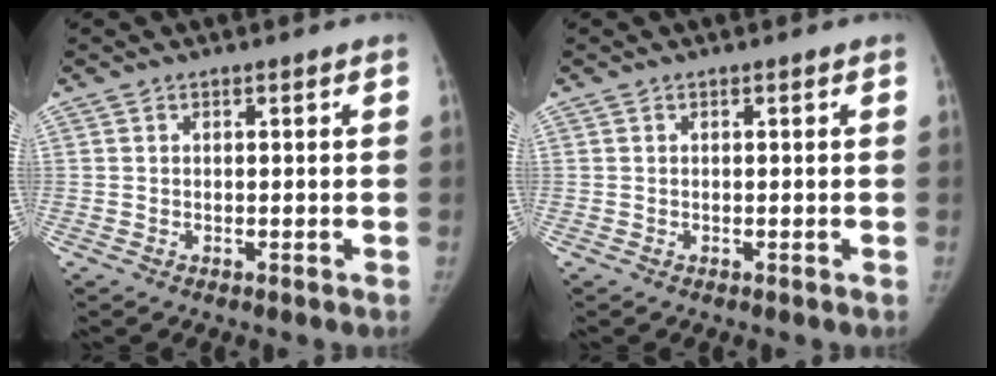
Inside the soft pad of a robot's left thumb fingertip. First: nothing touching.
{"total": 0.0}